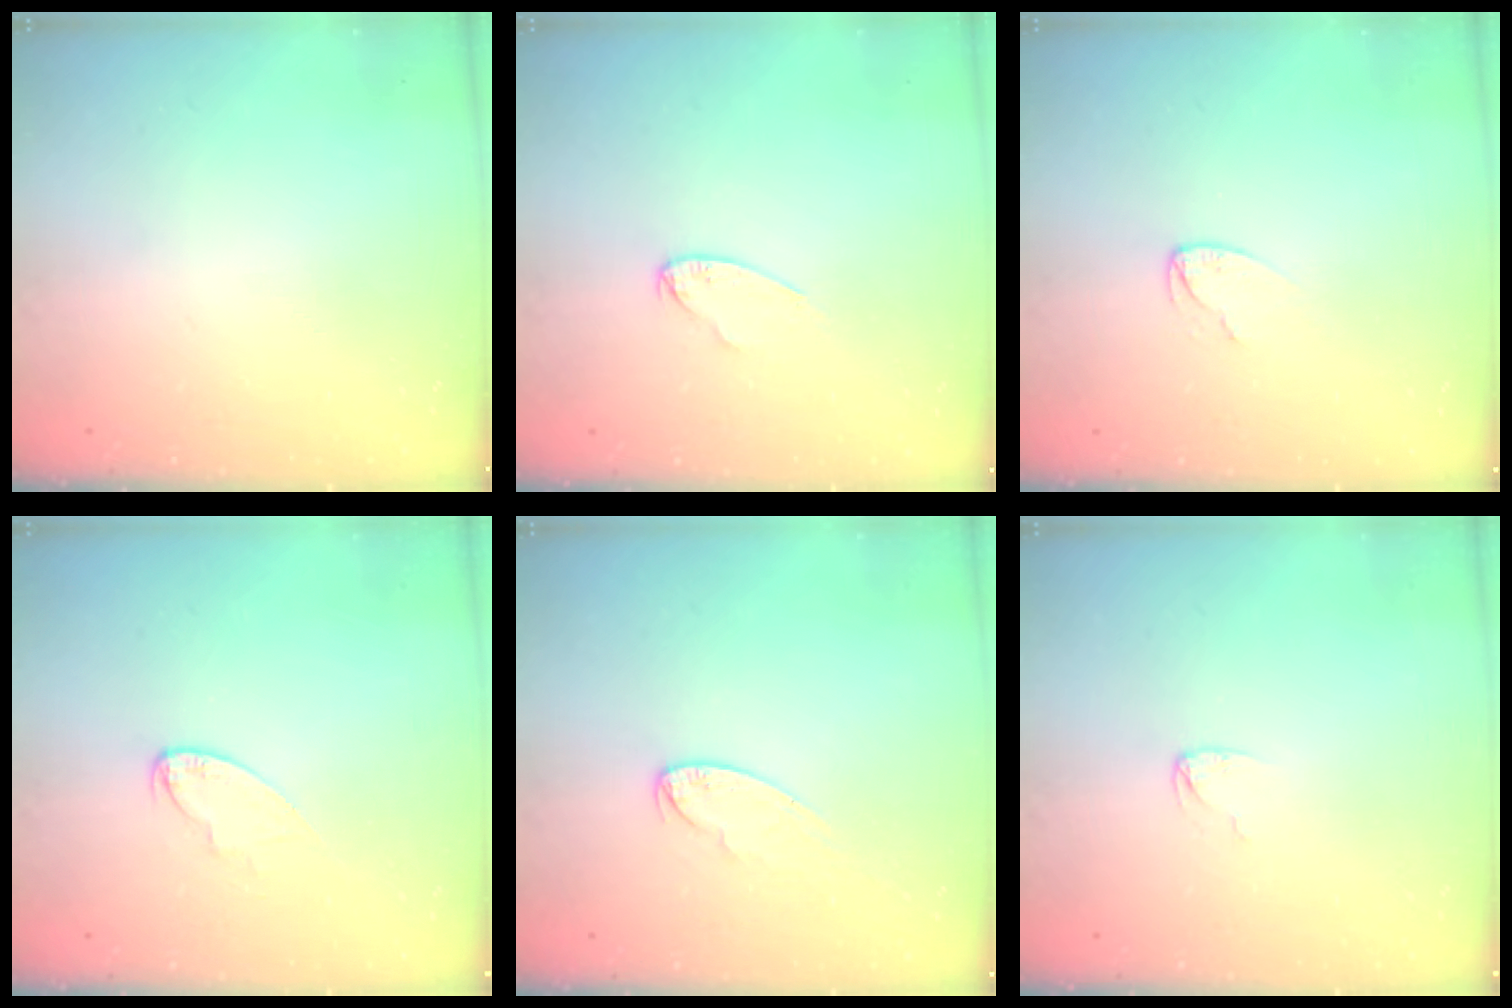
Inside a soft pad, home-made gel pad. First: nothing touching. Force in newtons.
{"total": 5.4, "press": 5.3, "slide": 0.6}
{"total": 3.0, "press": 3.0, "slide": 0.3}
{"total": 5.0, "press": 5.0, "slide": 0.4}
{"total": 7.1, "press": 7.0, "slide": 0.4}
{"total": 3.2, "press": 3.2, "slide": 0.3}